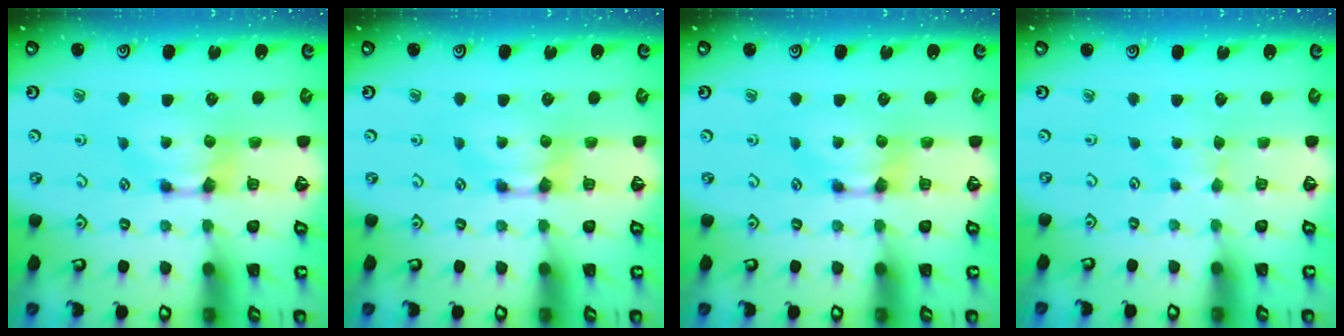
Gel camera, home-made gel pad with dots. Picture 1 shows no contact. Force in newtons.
{"total": 0.0}
{"total": 0.0}
{"total": 1.6, "press": 1.6, "slide": 0.3}